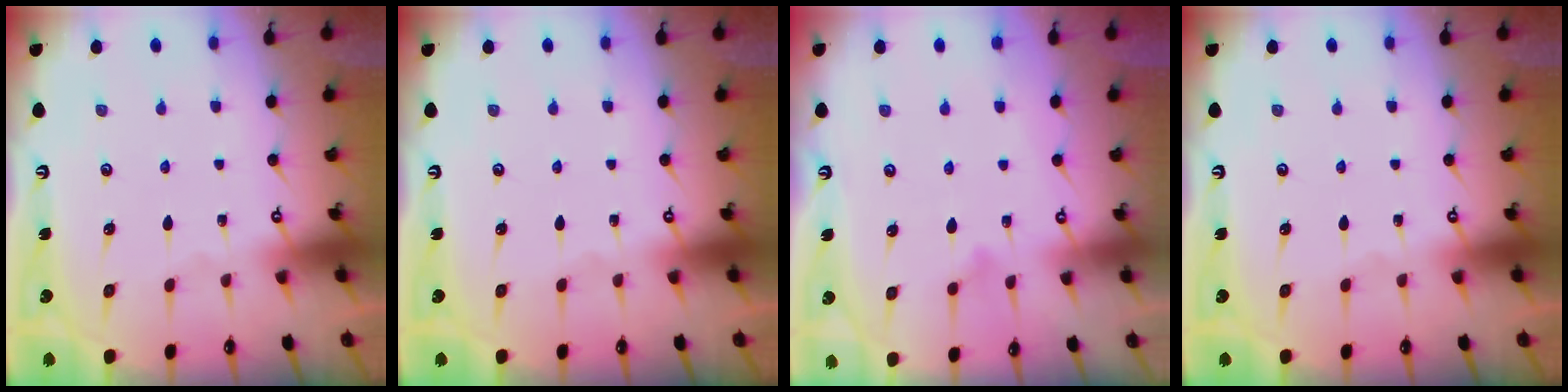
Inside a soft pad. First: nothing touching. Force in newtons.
{"total": 0.0}
{"total": 6.2, "press": 6.2, "slide": 0.5}
{"total": 0.0}